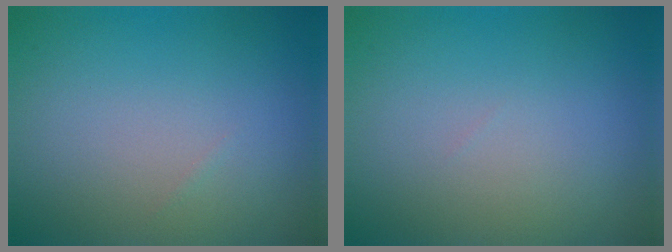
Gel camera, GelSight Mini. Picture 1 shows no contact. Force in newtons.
{"total": 0.0}